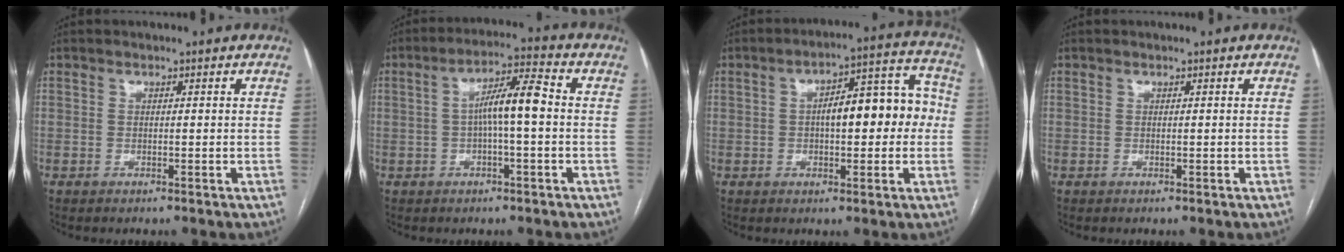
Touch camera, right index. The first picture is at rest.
{"total": 7.2, "force": [-0.2, 0.7, 7.2], "torque": [-0.128, 0.020, -0.005]}
{"total": 11.3, "force": [0.0, 4.1, 10.6], "torque": [-0.145, 0.047, 0.003]}
{"total": 0.0}